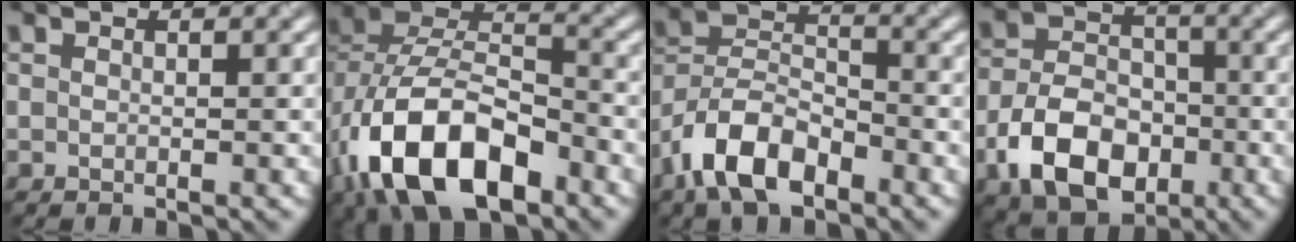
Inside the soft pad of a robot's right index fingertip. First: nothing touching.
{"total": 12.2, "force": [-5.7, 6.9, 8.4], "torque": [-0.159, 0.003, -0.104]}
{"total": 7.4, "force": [-4.6, 3.7, 4.4], "torque": [-0.075, 0.011, -0.099]}
{"total": 8.0, "force": [-3.3, 5.5, 4.8], "torque": [-0.090, 0.004, -0.065]}